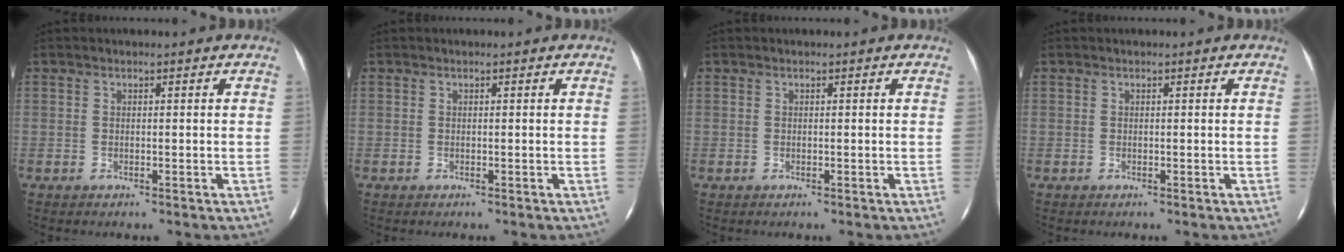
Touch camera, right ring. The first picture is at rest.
{"total": 0.0}
{"total": 0.0}
{"total": 0.0}